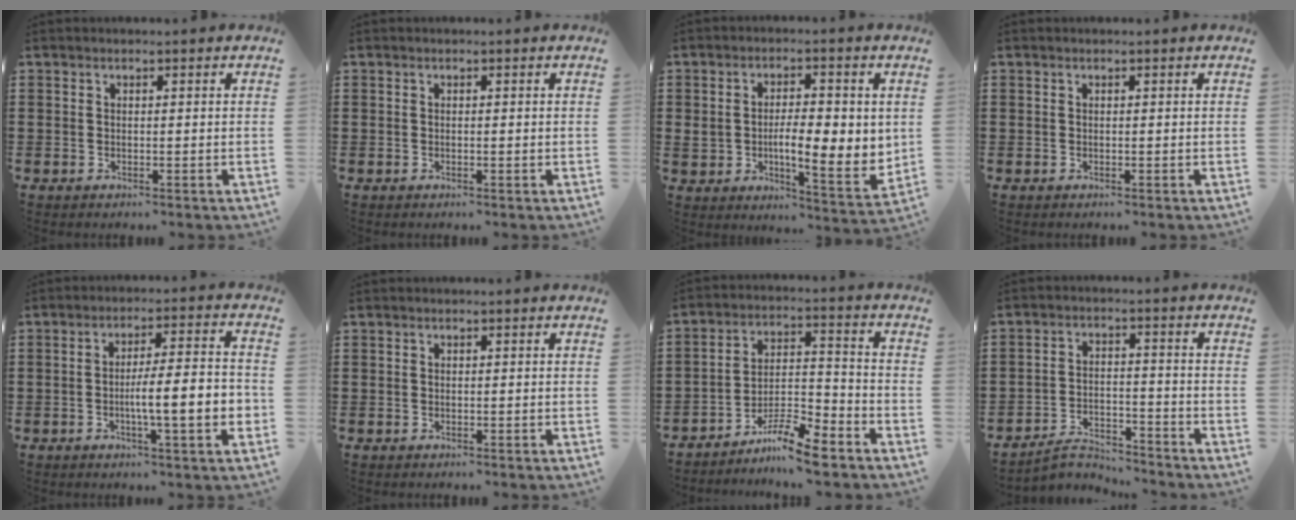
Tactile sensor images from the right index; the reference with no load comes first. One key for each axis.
{"total": 0.0}
{"total": 8.0, "fx": 0.1, "fy": 3.5, "fz": 7.2, "tx": -0.112, "ty": -0.005, "tz": -0.003}
{"total": 0.0}
{"total": 8.5, "fx": -2.0, "fy": 1.2, "fz": 8.2, "tx": -0.129, "ty": -0.006, "tz": -0.036}
{"total": 0.0}
{"total": 7.7, "fx": -6.6, "fy": 1.1, "fz": 3.9, "tx": -0.067, "ty": 0.016, "tz": -0.123}
{"total": 4.1, "fx": -4.0, "fy": 0.9, "fz": 0.7, "tx": -0.013, "ty": 0.010, "tz": -0.080}